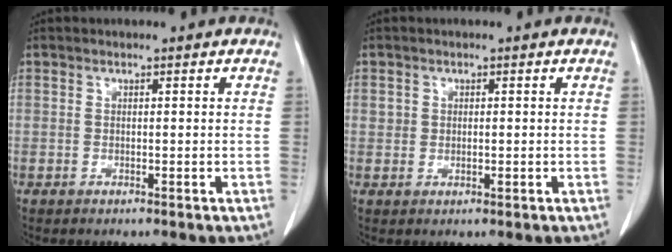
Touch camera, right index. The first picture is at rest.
{"total": 1.5, "force": [0.2, 1.3, 0.7], "torque": [-0.015, 0.001, 0.005]}